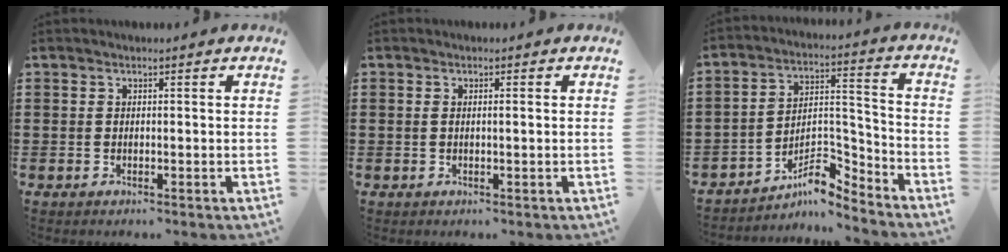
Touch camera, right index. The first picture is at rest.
{"total": 0.8, "force": [0.0, 0.1, 0.8], "torque": [-0.016, -0.002, 0.000]}
{"total": 7.7, "force": [-5.9, 2.7, 4.2], "torque": [-0.068, 0.008, -0.111]}